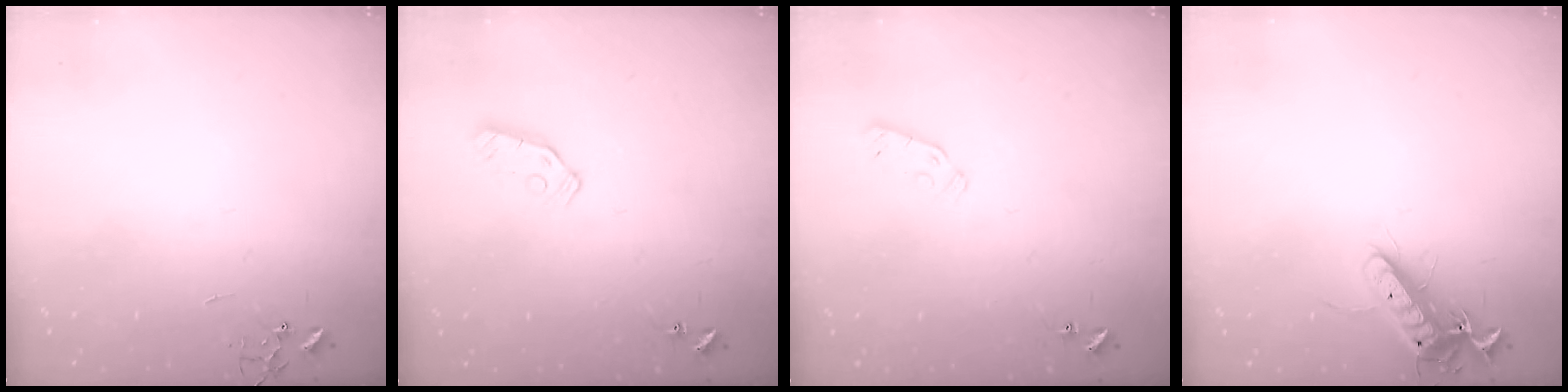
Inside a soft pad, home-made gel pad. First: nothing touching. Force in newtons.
{"total": 6.5, "press": 6.5, "slide": 0.4}
{"total": 5.3, "press": 5.3, "slide": 0.7}
{"total": 12.2, "press": 12.1, "slide": 1.4}